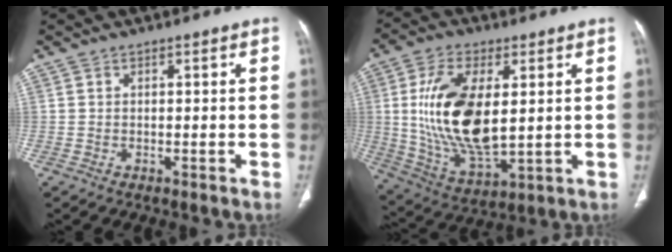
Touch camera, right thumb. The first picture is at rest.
{"total": 18.4, "force": [2.5, 9.0, 15.8], "torque": [-0.301, -0.020, 0.057]}